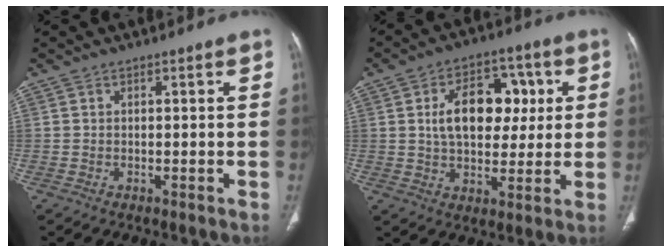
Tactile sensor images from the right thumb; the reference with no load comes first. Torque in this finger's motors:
{"motor_torque": [0.60, 0.62, 0.28, 0.04, 0.08]}